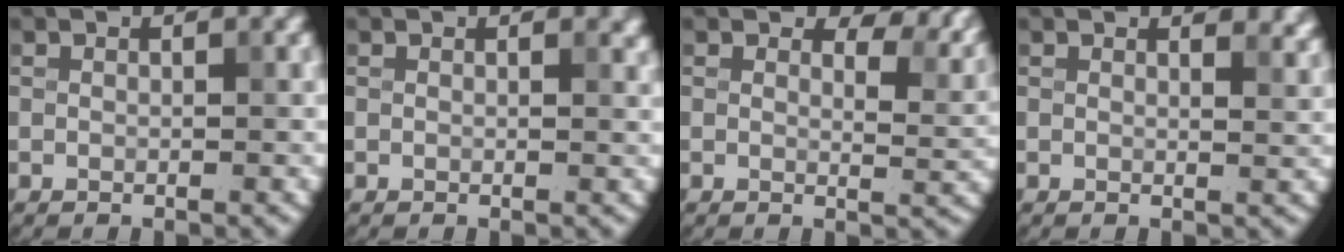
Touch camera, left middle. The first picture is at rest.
{"total": 0.6, "force": [0.3, 0.2, 0.5], "torque": [-0.004, -0.001, 0.005]}
{"total": 4.3, "force": [2.9, 2.0, 2.5], "torque": [-0.036, -0.004, 0.033]}
{"total": 2.1, "force": [1.6, 0.6, 1.2], "torque": [-0.019, 0.001, 0.022]}